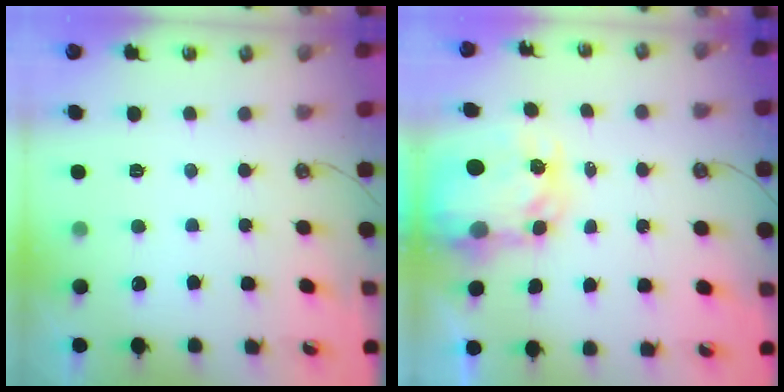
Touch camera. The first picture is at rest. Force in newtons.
{"total": 6.1, "press": 6.1, "slide": 0.5}